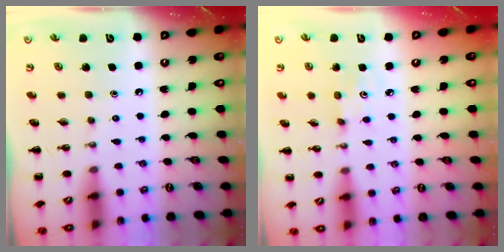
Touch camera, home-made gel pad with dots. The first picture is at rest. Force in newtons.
{"total": 2.7, "press": 2.7, "slide": 0.3}